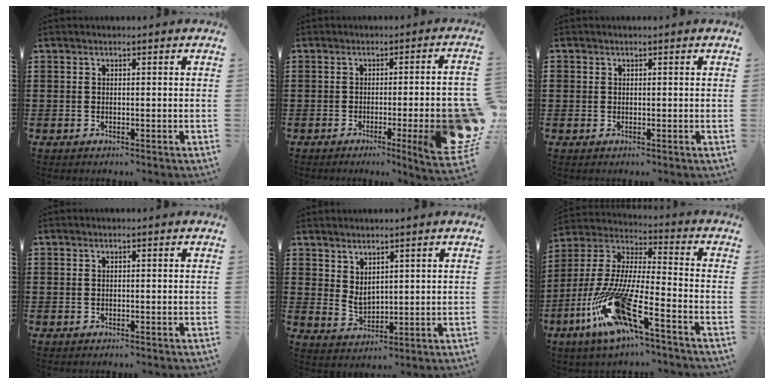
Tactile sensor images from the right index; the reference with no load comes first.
{"total": 9.4, "force": [-2.4, 1.1, 9.0], "torque": [-0.111, -0.022, -0.036]}
{"total": 0.6, "force": [0.1, 0.6, 0.0], "torque": [0.000, 0.005, 0.002]}
{"total": 0.0}
{"total": 2.9, "force": [2.3, 1.3, 1.0], "torque": [-0.027, -0.005, 0.044]}
{"total": 16.1, "force": [-10.5, 2.1, 12.0], "torque": [-0.256, 0.001, -0.195]}